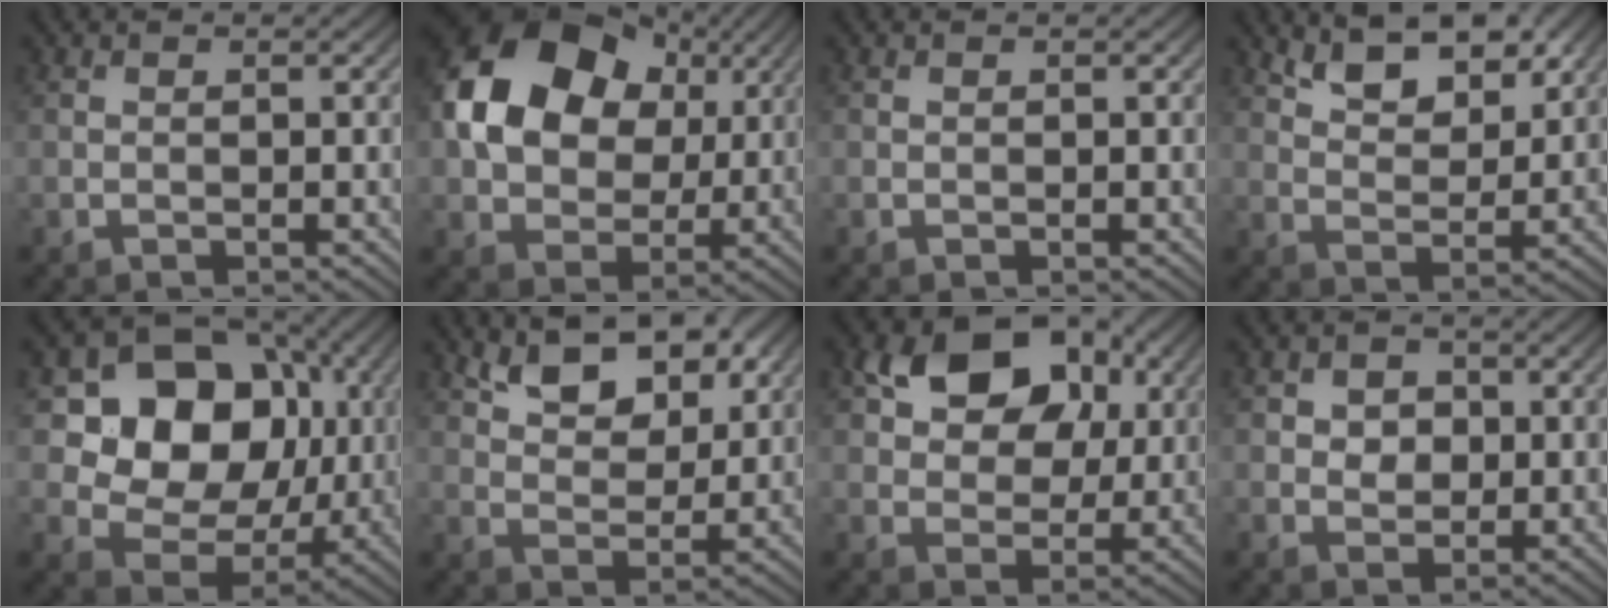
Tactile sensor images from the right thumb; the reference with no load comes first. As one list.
[{"total": 15.3, "force": [4.3, 11.1, 9.6], "torque": [-0.194, 0.025, 0.070]}, {"total": 0.0}, {"total": 8.1, "force": [5.5, 3.6, 4.8], "torque": [-0.080, -0.009, 0.101]}, {"total": 14.5, "force": [2.9, 11.4, 8.4], "torque": [-0.152, -0.001, 0.042]}, {"total": 8.5, "force": [5.1, 4.3, 5.3], "torque": [-0.091, -0.002, 0.089]}, {"total": 11.1, "force": [4.6, 7.5, 6.8], "torque": [-0.113, 0.006, 0.071]}, {"total": 3.1, "force": [0.6, 2.6, 1.6], "torque": [-0.029, 0.000, 0.000]}]